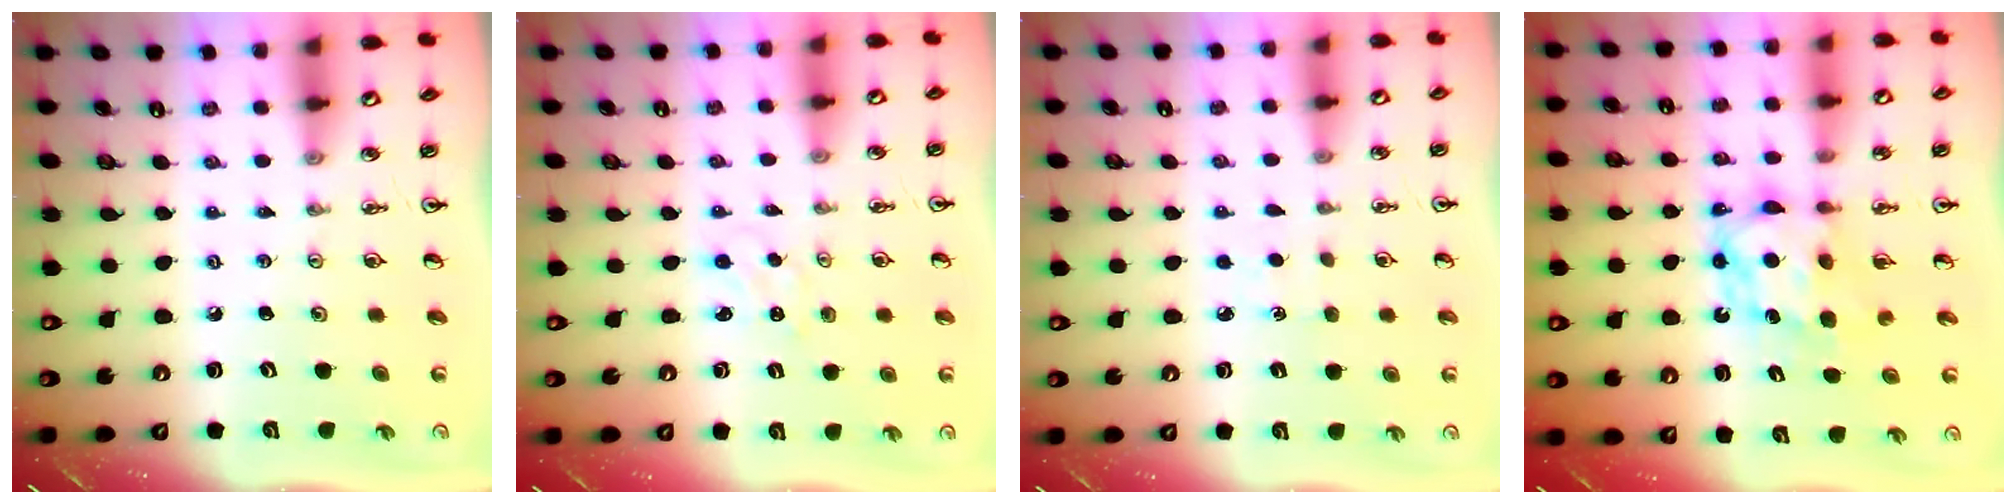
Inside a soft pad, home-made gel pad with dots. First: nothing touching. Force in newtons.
{"total": 0.5, "press": 0.5, "slide": 0.1}
{"total": 2.9, "press": 2.9, "slide": 0.4}
{"total": 6.5, "press": 6.5, "slide": 0.4}